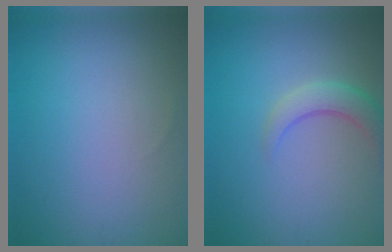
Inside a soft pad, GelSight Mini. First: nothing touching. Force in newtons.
{"total": 2.7, "press": 2.7, "slide": 0.3}